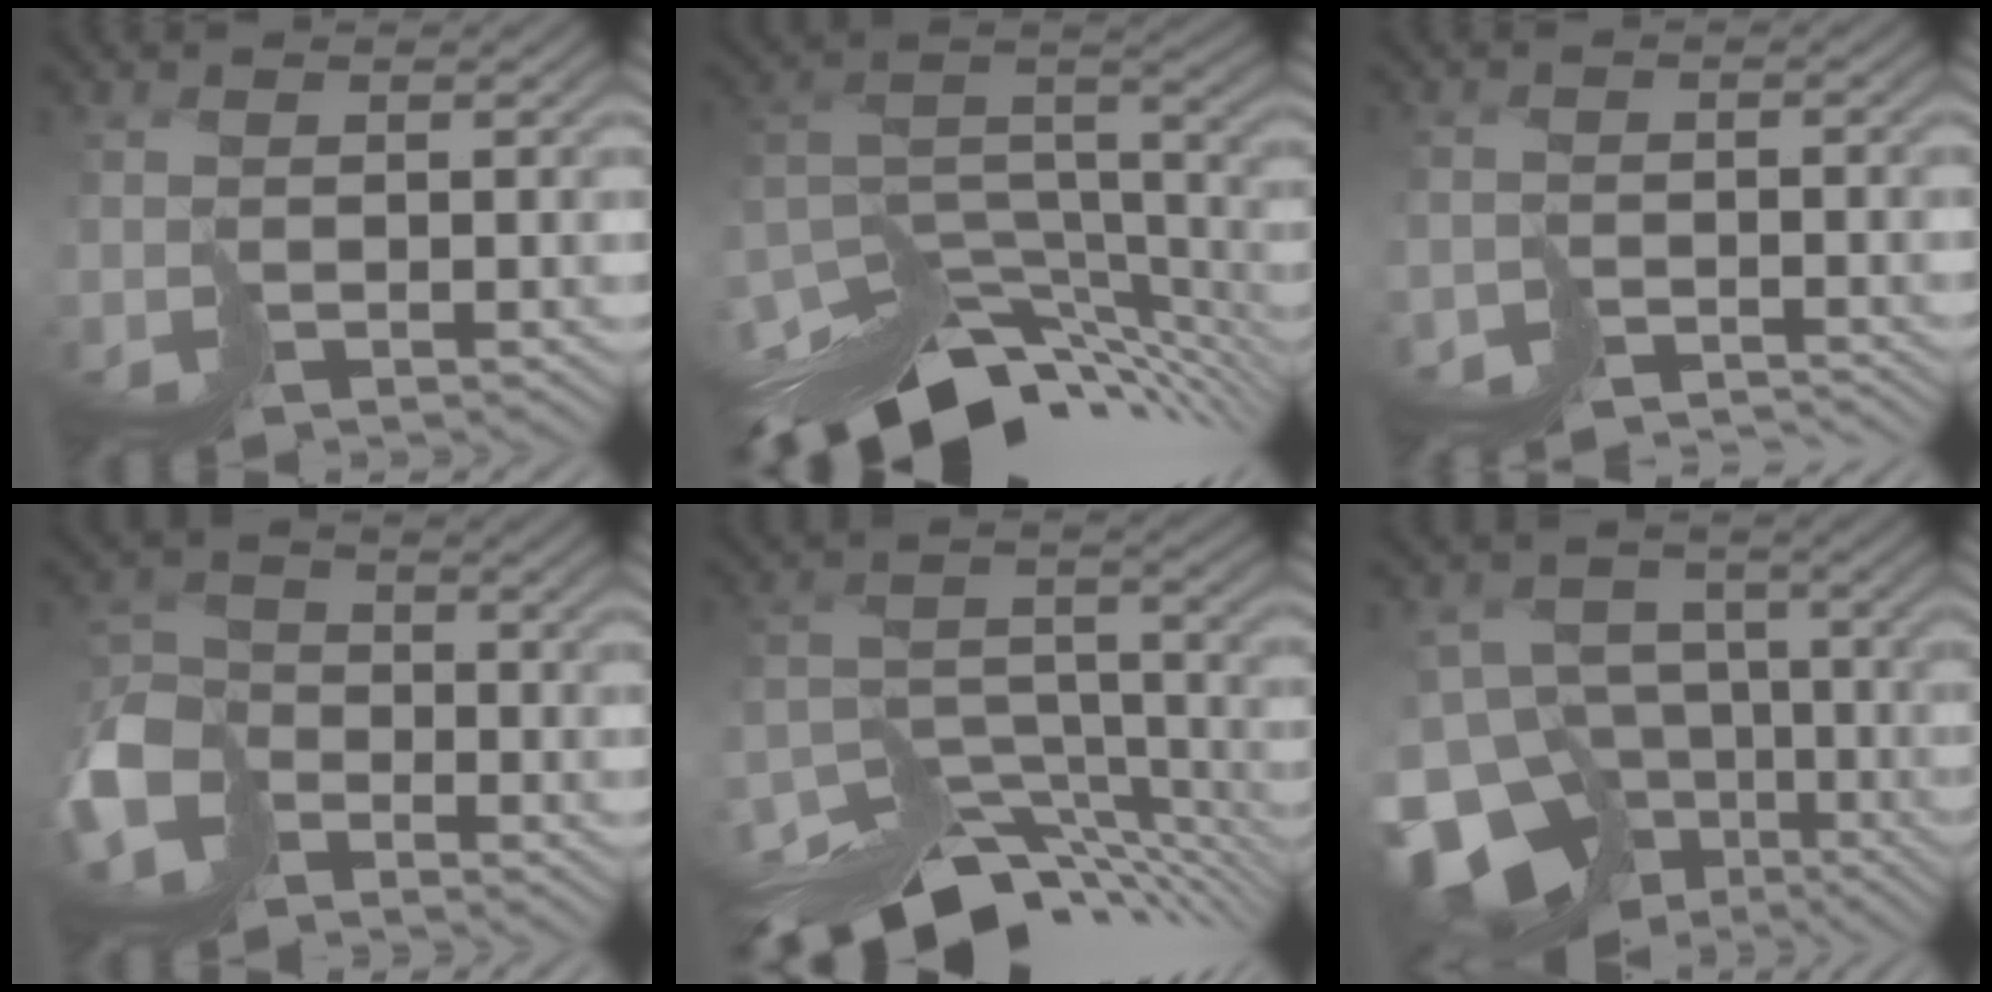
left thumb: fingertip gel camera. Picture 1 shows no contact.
{"total": 14.2, "force": [-10.6, 5.1, 7.9], "torque": [-0.166, -0.005, -0.172]}
{"total": 4.3, "force": [-4.2, 1.0, 0.1], "torque": [0.011, -0.009, -0.080]}
{"total": 9.6, "force": [-5.7, 6.1, 4.7], "torque": [-0.127, -0.028, -0.121]}
{"total": 15.8, "force": [-13.6, 4.7, 6.7], "torque": [-0.126, -0.010, -0.214]}
{"total": 16.8, "force": [-10.6, 11.3, 6.7], "torque": [-0.180, -0.033, -0.145]}